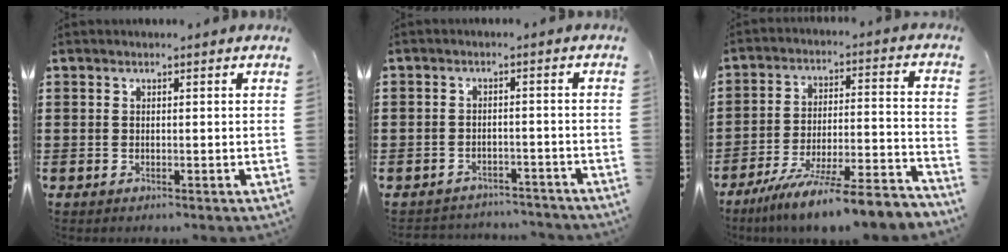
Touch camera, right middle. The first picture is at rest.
{"total": 2.8, "force": [-2.7, 0.6, -0.5], "torque": [0.001, 0.003, -0.062]}
{"total": 9.6, "force": [-8.4, -0.6, 4.6], "torque": [-0.071, 0.001, -0.161]}